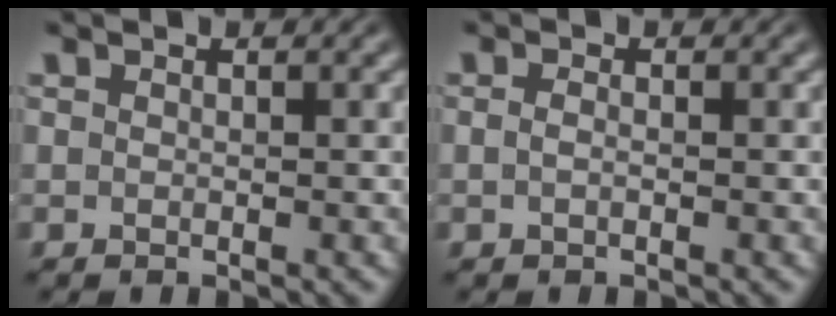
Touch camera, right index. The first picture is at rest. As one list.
[{"total": 0.7, "force": [-0.4, -0.3, 0.5], "torque": [-0.014, -0.006, -0.001]}]